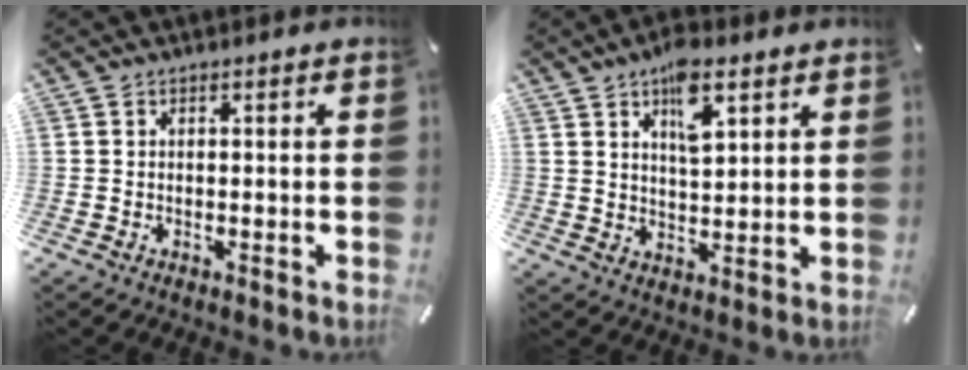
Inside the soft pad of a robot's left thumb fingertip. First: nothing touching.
{"total": 10.3, "force": [6.1, 4.7, 6.9], "torque": [-0.101, -0.022, 0.103]}